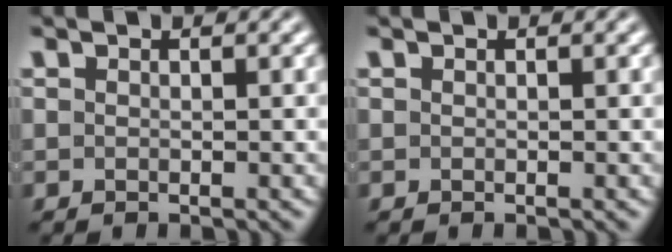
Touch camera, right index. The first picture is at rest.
{"total": 0.0}